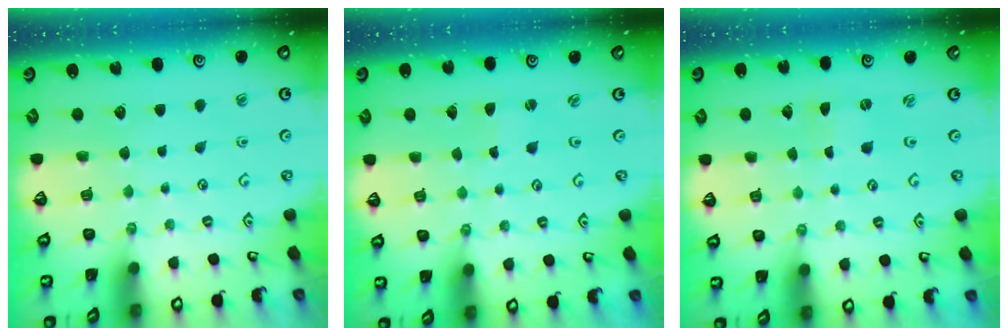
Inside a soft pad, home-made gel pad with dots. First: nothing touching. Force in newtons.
{"total": 1.5, "press": 1.5, "slide": 0.3}
{"total": 0.0}